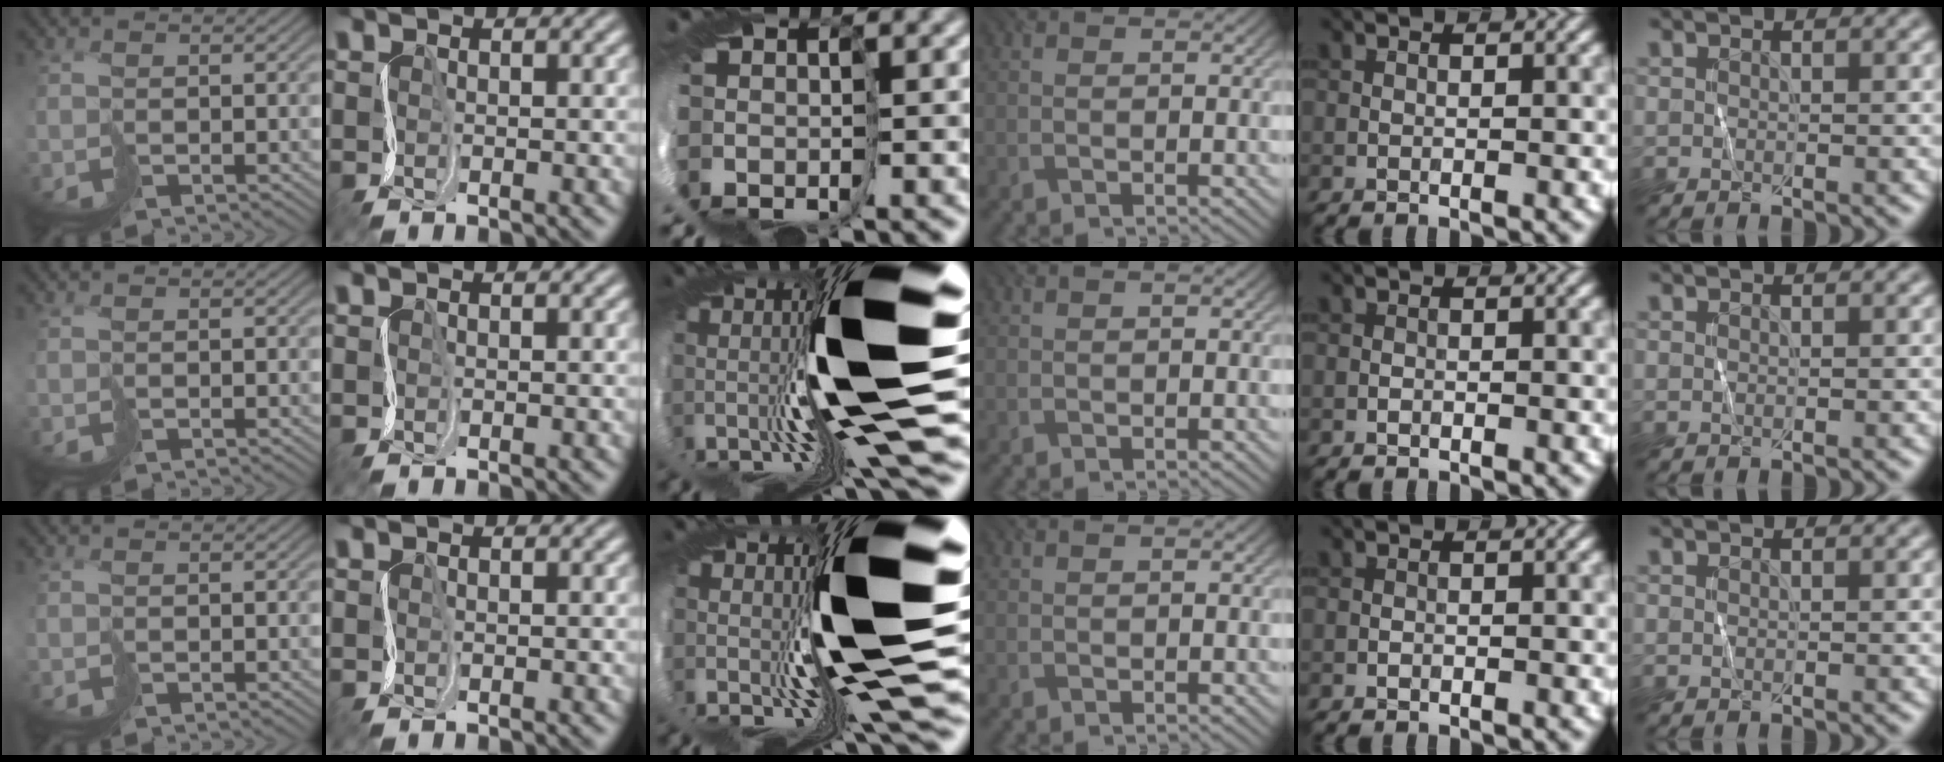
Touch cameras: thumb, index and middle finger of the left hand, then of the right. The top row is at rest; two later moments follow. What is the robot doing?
{"motion": "cut", "object": "tape"}